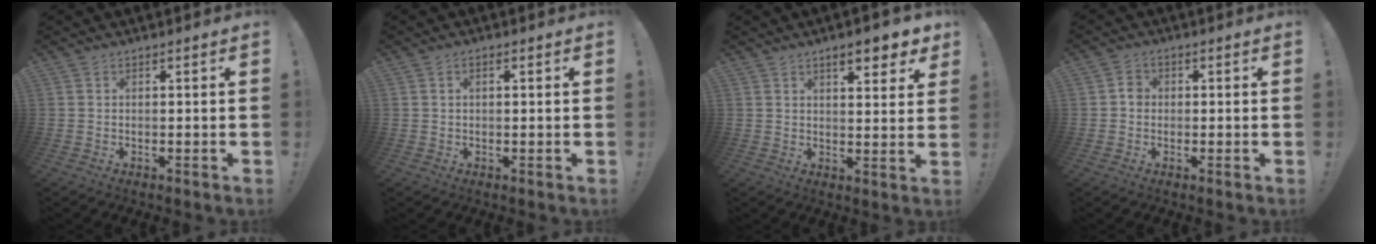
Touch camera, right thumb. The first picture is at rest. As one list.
[{"total": 1.0, "force": [0.2, 0.5, 0.9], "torque": [-0.009, 0.000, 0.002]}, {"total": 7.4, "force": [4.9, 2.2, 5.2], "torque": [-0.059, -0.026, 0.078]}, {"total": 2.7, "force": [-0.4, 2.4, 1.3], "torque": [-0.014, 0.008, -0.009]}]